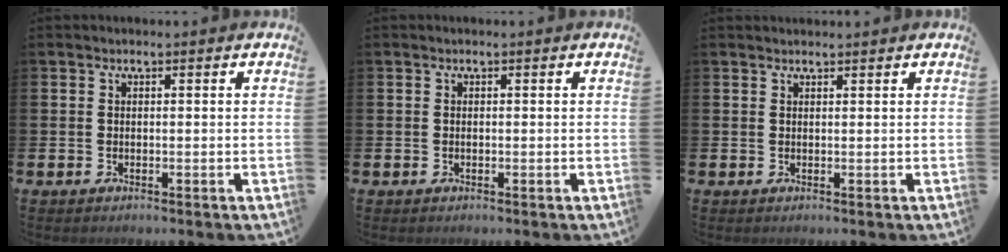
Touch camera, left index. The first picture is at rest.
{"total": 0.0}
{"total": 0.8, "force": [0.8, 0.0, 0.1], "torque": [0.007, -0.004, 0.014]}